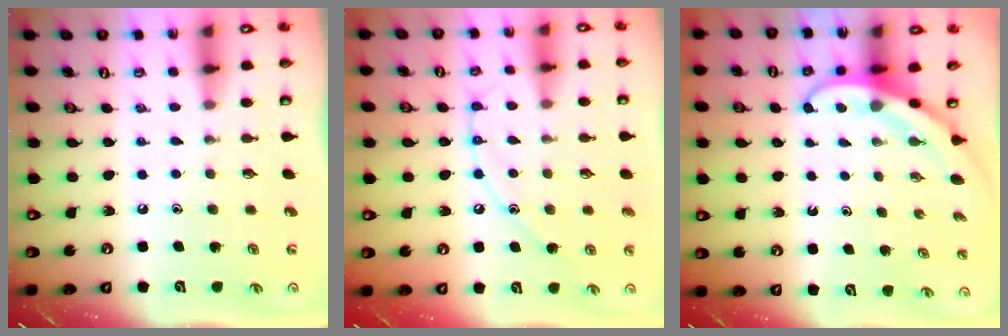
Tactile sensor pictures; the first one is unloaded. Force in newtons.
{"total": 9.5, "press": 9.4, "slide": 0.7}
{"total": 3.7, "press": 3.7, "slide": 0.3}